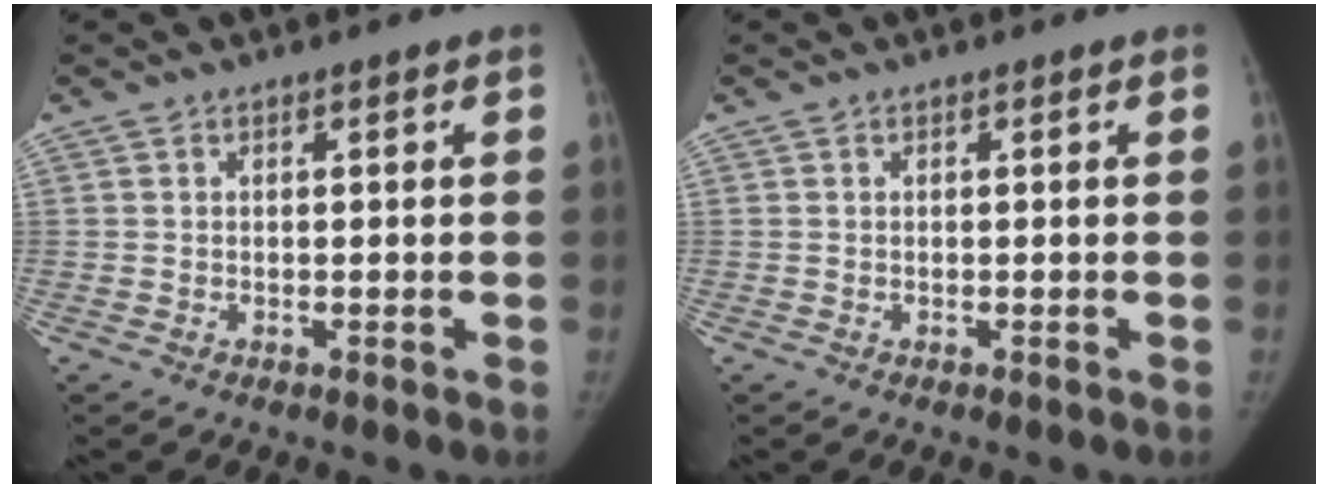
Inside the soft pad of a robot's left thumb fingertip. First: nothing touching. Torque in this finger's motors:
{"motor_torque": [0.00, 0.00, 0.14, -0.14, 0.00]}